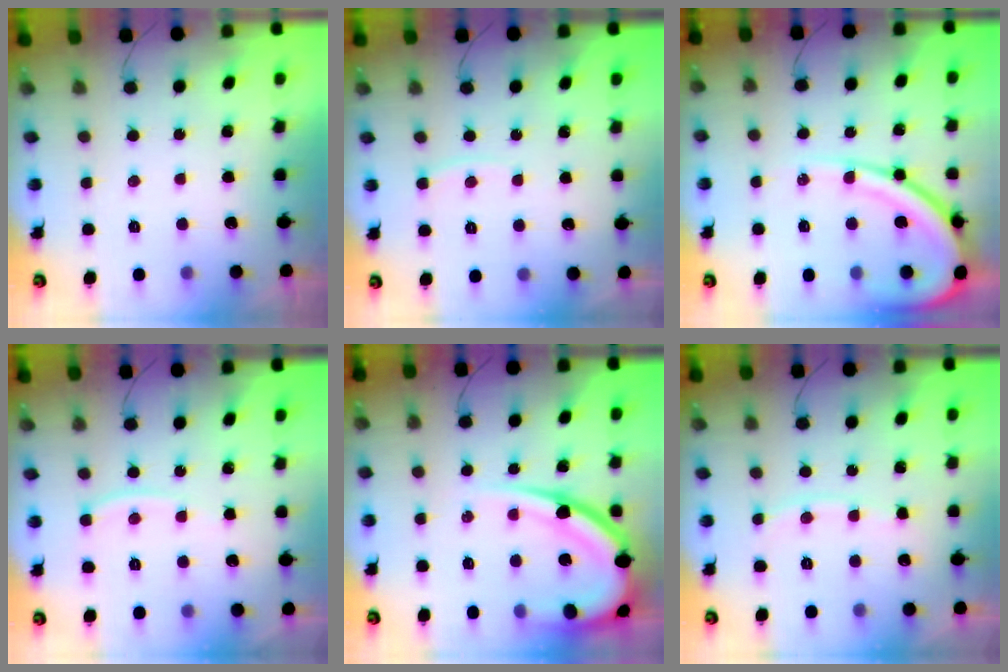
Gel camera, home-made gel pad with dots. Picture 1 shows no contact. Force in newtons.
{"total": 3.6, "press": 3.6, "slide": 0.5}
{"total": 15.2, "press": 15.1, "slide": 1.8}
{"total": 4.7, "press": 4.6, "slide": 0.7}
{"total": 18.5, "press": 18.4, "slide": 1.8}
{"total": 5.5, "press": 5.4, "slide": 0.5}